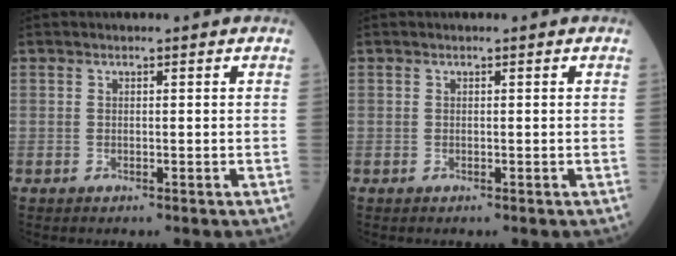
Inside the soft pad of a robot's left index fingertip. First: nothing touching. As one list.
[{"total": 0.0}]